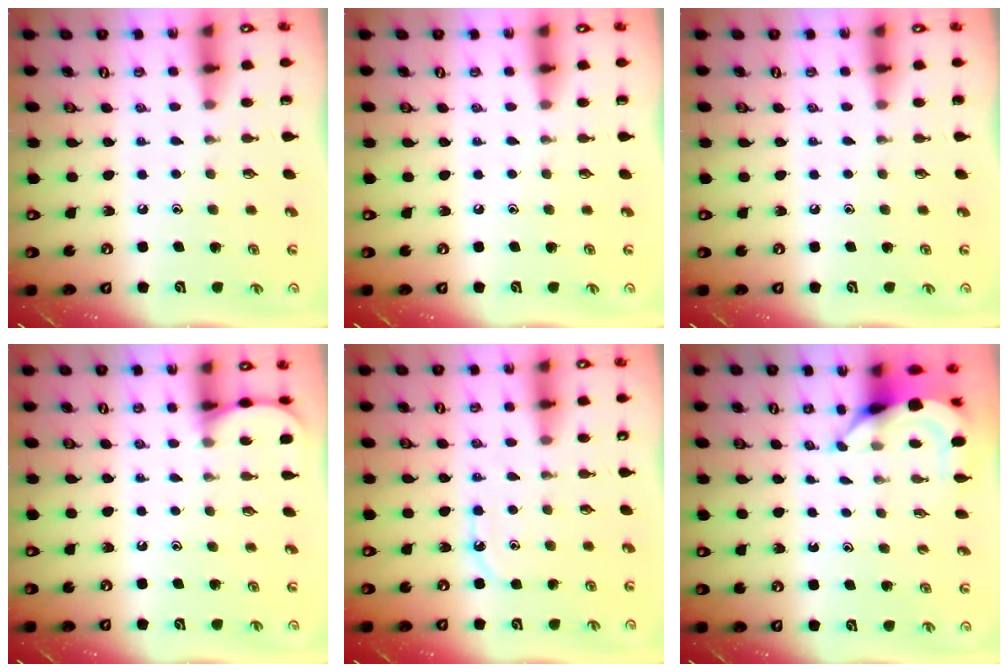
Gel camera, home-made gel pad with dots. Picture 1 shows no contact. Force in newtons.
{"total": 0.0}
{"total": 0.0}
{"total": 3.9, "press": 3.8, "slide": 0.5}
{"total": 6.4, "press": 6.3, "slide": 0.8}
{"total": 4.5, "press": 4.5, "slide": 0.2}